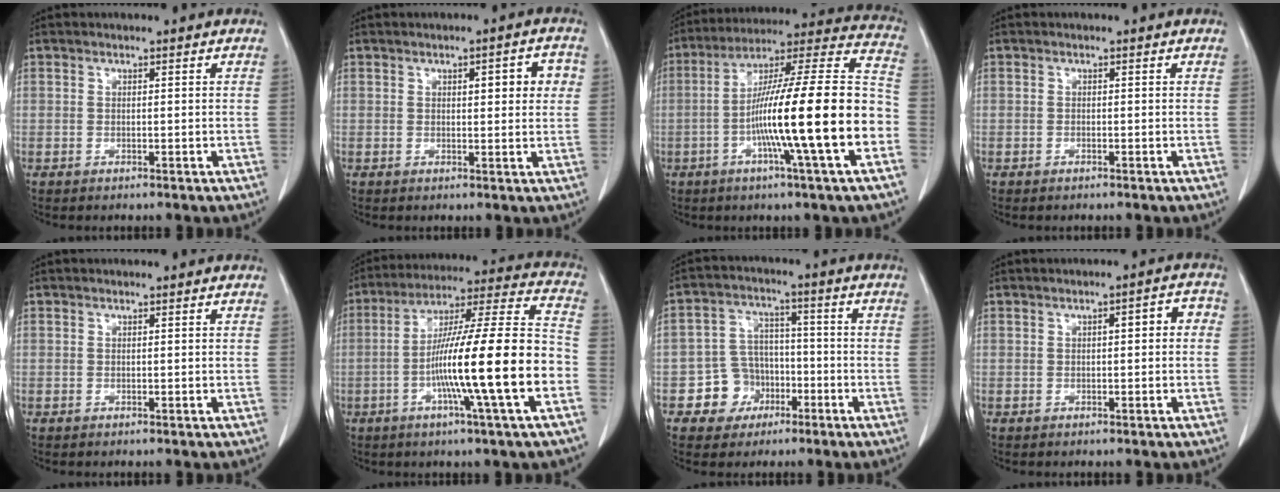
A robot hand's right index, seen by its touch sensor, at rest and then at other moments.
{"total": 4.7, "force": [1.2, 1.3, 4.3], "torque": [-0.056, 0.010, 0.014]}
{"total": 22.5, "force": [-5.8, -0.1, 21.7], "torque": [-0.319, 0.005, -0.104]}
{"total": 0.0}
{"total": 0.0}
{"total": 19.9, "force": [-5.6, -0.4, 19.1], "torque": [-0.307, 0.002, -0.099]}
{"total": 7.0, "force": [-3.0, 6.3, 1.3], "torque": [-0.018, 0.019, -0.040]}
{"total": 3.2, "force": [0.1, 1.0, 3.0], "torque": [-0.037, 0.019, -0.002]}